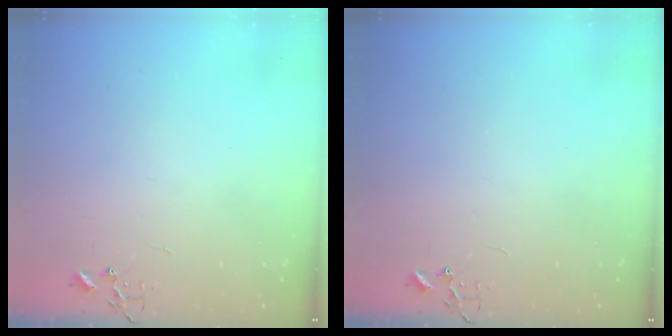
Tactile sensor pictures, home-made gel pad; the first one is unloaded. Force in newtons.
{"total": 0.0}